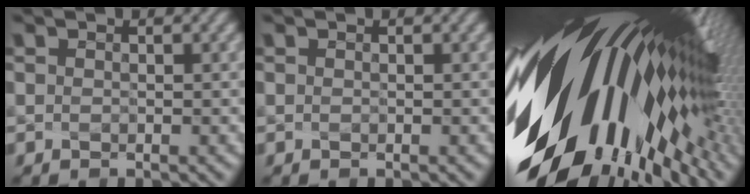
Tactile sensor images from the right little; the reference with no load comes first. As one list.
[{"total": 0.0}, {"total": 18.4, "force": [-0.7, 9.5, 15.7], "torque": [-0.276, -0.083, 0.018]}]